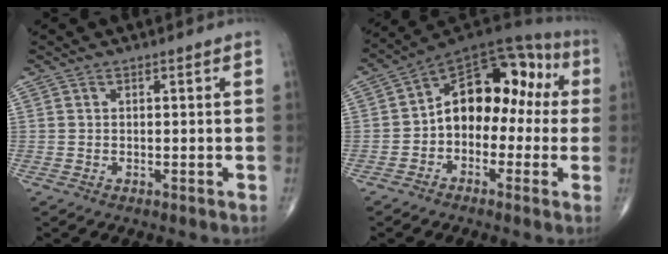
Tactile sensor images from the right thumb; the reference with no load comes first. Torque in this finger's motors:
{"motor_torque": [2.00, 2.18, 1.06, -0.61, 0.07]}